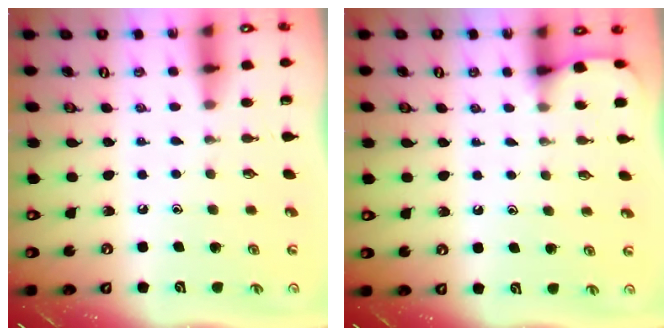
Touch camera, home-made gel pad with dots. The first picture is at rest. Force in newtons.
{"total": 2.6, "press": 2.6, "slide": 0.2}